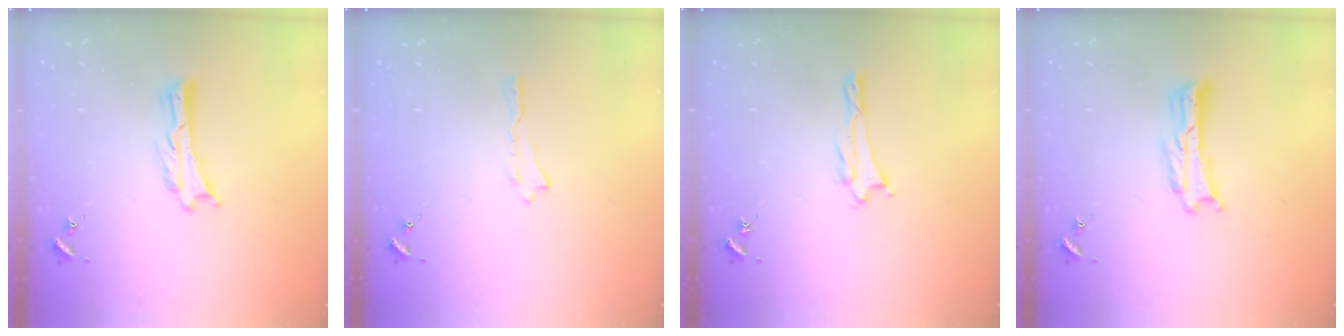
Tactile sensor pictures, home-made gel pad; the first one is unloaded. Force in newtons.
{"total": 0.0}
{"total": 1.0, "press": 0.9, "slide": 0.2}
{"total": 1.0, "press": 1.0, "slide": 0.2}